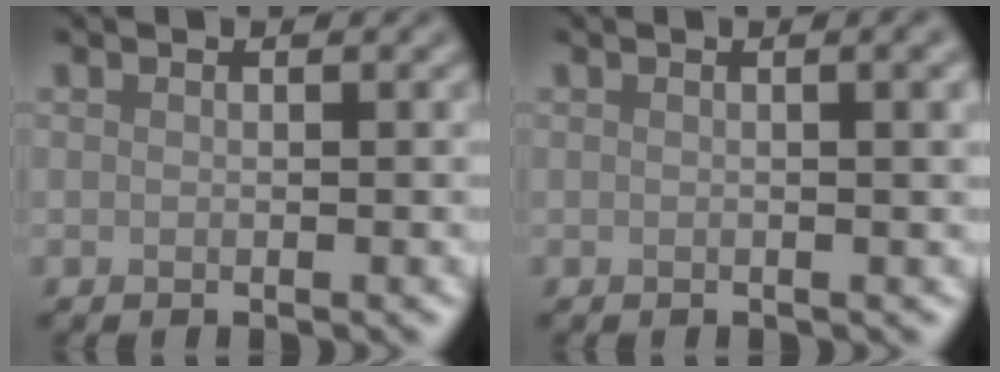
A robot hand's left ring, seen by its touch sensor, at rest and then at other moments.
{"total": 3.5, "force": [0.5, 1.4, 3.1], "torque": [-0.021, 0.011, -0.002]}